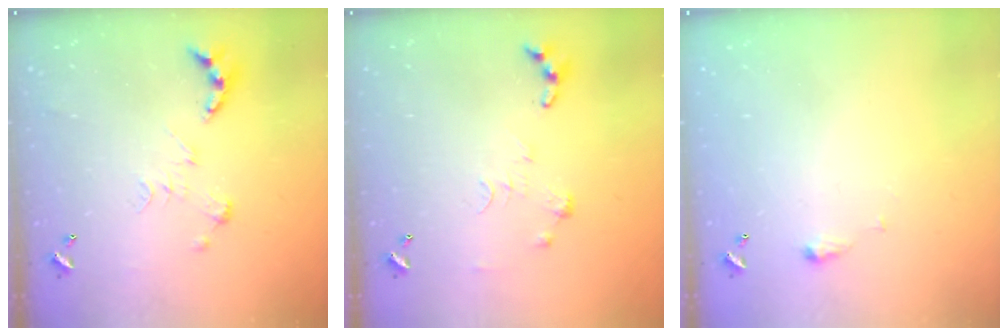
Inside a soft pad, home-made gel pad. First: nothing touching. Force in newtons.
{"total": 0.7, "press": 0.7, "slide": 0.1}
{"total": 2.9, "press": 2.9, "slide": 0.5}